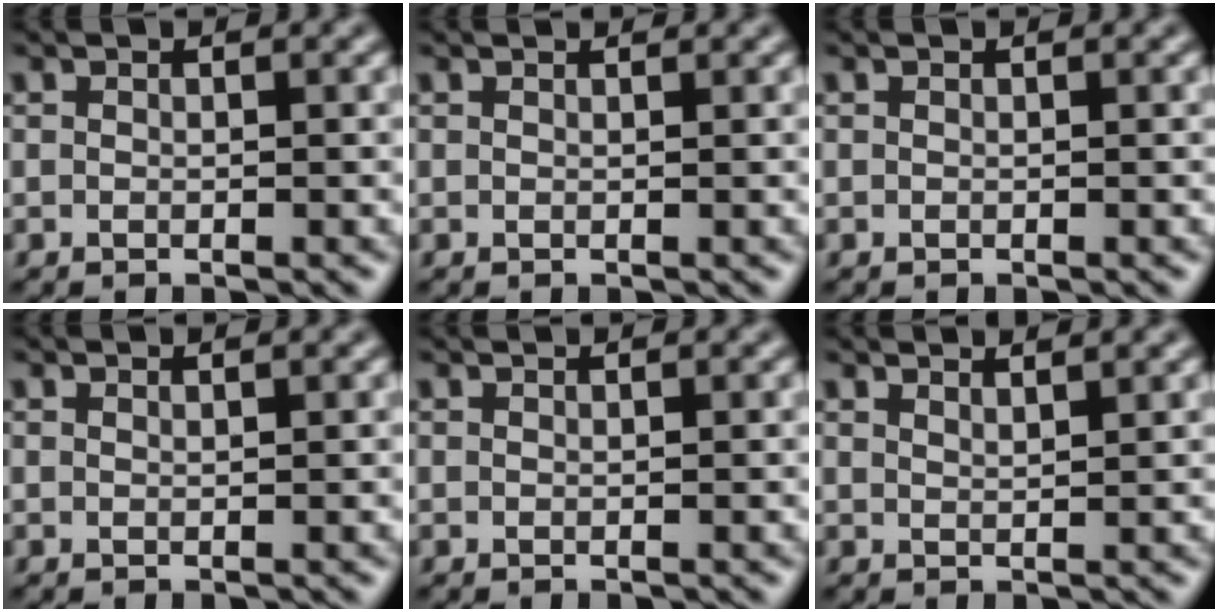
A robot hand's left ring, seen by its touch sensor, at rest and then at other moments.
{"total": 1.0, "force": [0.9, 0.0, 0.2], "torque": [-0.009, -0.005, 0.008]}
{"total": 0.0}
{"total": 0.6, "force": [0.6, 0.1, 0.1], "torque": [0.001, -0.001, 0.007]}
{"total": 0.6, "force": [0.6, 0.0, 0.1], "torque": [-0.005, -0.003, 0.005]}
{"total": 2.3, "force": [2.1, 0.6, 0.8], "torque": [0.002, 0.008, 0.015]}